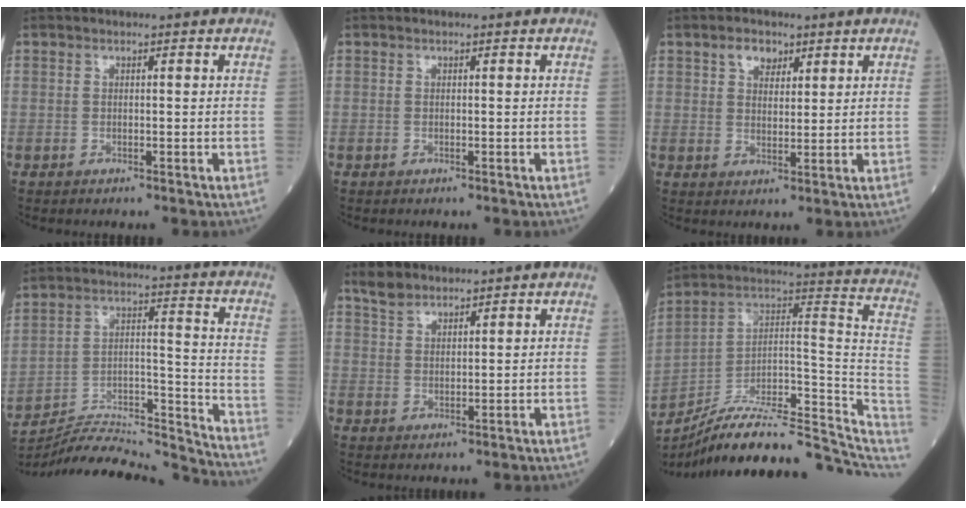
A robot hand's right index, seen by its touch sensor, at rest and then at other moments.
{"total": 0.0}
{"total": 3.7, "force": [2.2, 2.4, 1.9], "torque": [-0.034, 0.008, 0.039]}
{"total": 18.8, "force": [-18.6, -0.2, 2.9], "torque": [-0.057, 0.031, -0.291]}
{"total": 3.5, "force": [3.2, 1.0, 0.8], "torque": [-0.021, 0.010, 0.065]}
{"total": 22.5, "force": [-19.3, 5.3, 10.2], "torque": [-0.116, 0.051, -0.295]}